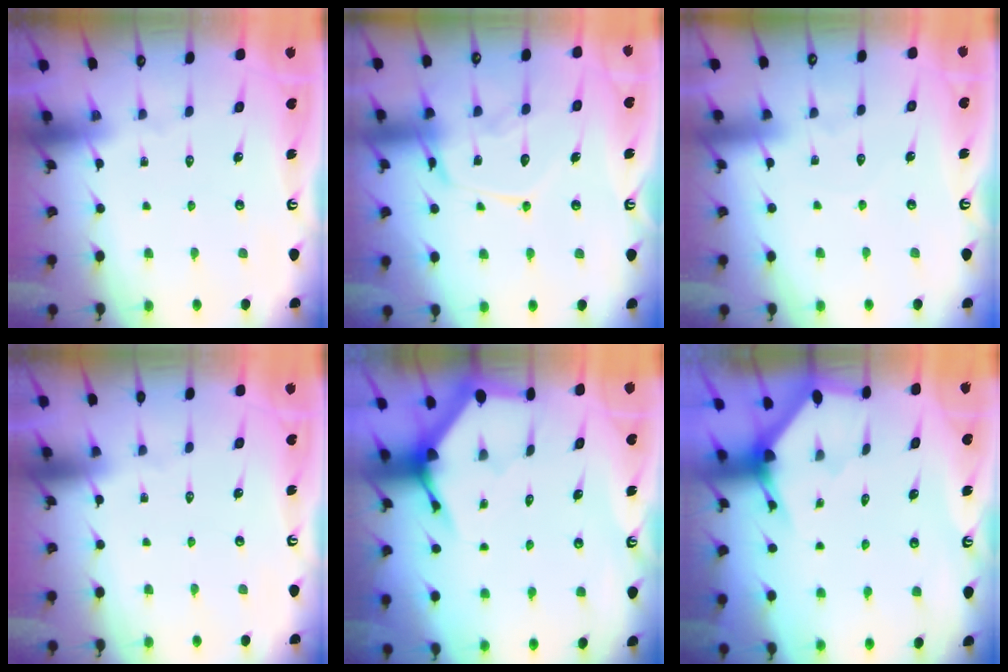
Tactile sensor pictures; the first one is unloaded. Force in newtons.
{"total": 15.5, "press": 15.5, "slide": 1.2}
{"total": 3.0, "press": 3.0, "slide": 0.2}
{"total": 0.0}
{"total": 3.8, "press": 3.8, "slide": 0.5}
{"total": 2.3, "press": 2.3, "slide": 0.1}